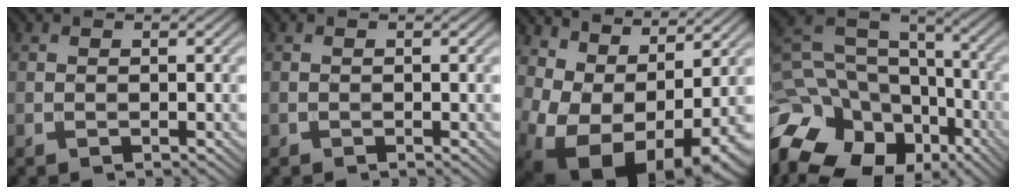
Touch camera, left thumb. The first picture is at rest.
{"total": 0.0}
{"total": 12.0, "force": [1.5, 7.5, 9.3], "torque": [-0.181, -0.022, 0.054]}
{"total": 21.7, "force": [-12.3, 15.5, 9.0], "torque": [-0.215, -0.045, -0.191]}